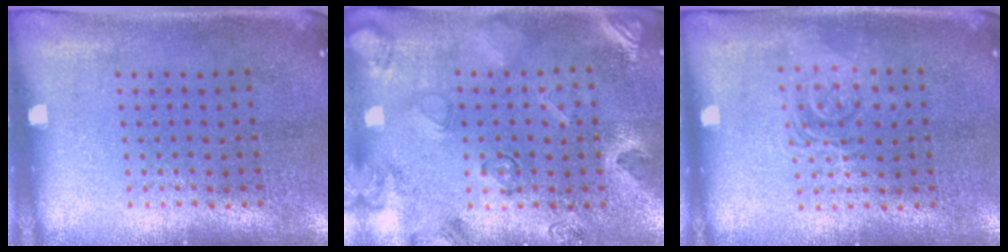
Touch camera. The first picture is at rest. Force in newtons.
{"total": 2.3, "press": 1.9, "slide": 1.3}
{"total": 1.3, "press": 1.2, "slide": 0.3}